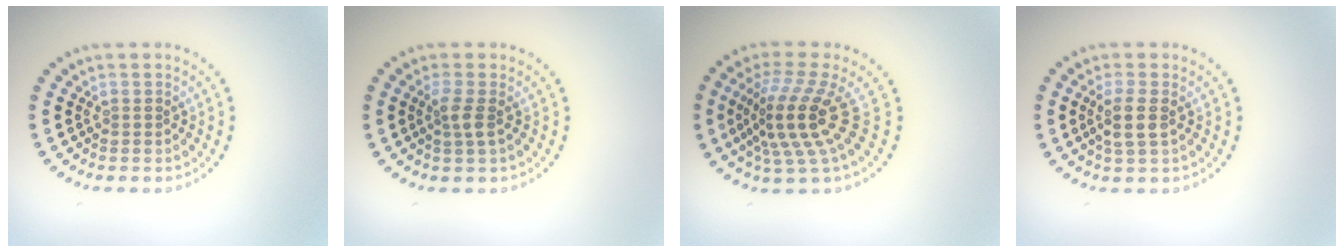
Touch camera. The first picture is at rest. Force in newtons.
{"total": 1.7, "press": 1.4, "slide": 1.0}
{"total": 5.1, "press": 3.6, "slide": 3.6}
{"total": 2.4, "press": 2.1, "slide": 1.1}